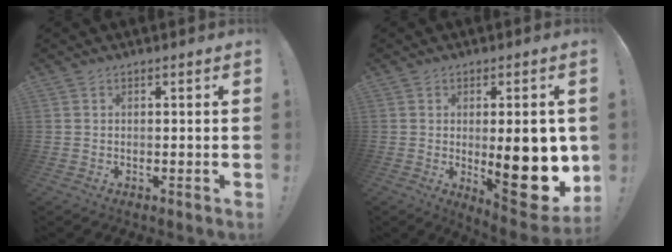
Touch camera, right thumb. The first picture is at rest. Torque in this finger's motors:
{"motor_torque": [1.52, 2.41, 2.02, -0.58, 0.50]}